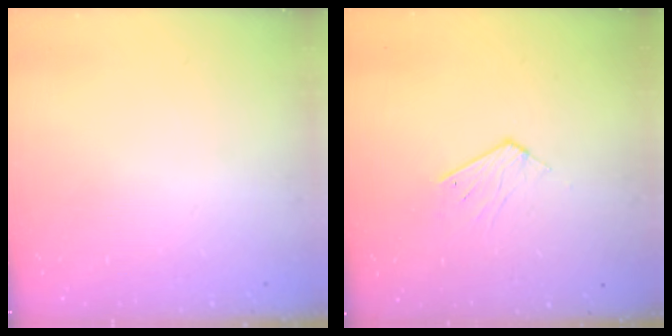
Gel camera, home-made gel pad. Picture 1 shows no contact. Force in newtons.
{"total": 3.9, "press": 3.9, "slide": 0.2}